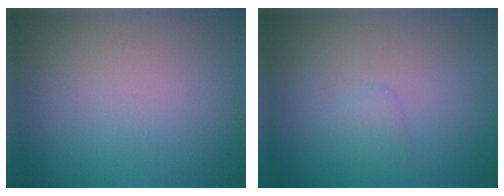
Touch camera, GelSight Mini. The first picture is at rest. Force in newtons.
{"total": 0.8, "press": 0.8, "slide": 0.0}